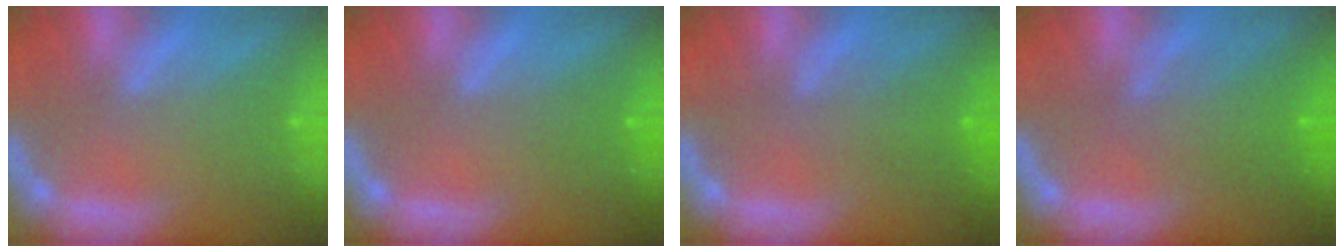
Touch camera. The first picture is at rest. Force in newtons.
{"total": 0.9}
{"total": 2.5}
{"total": 4.1}